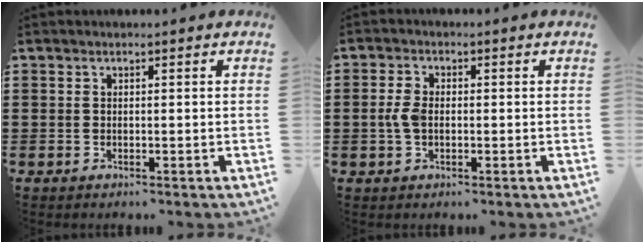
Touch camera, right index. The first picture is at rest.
{"total": 3.3, "force": [-0.2, 2.0, 2.6], "torque": [-0.066, 0.000, -0.009]}